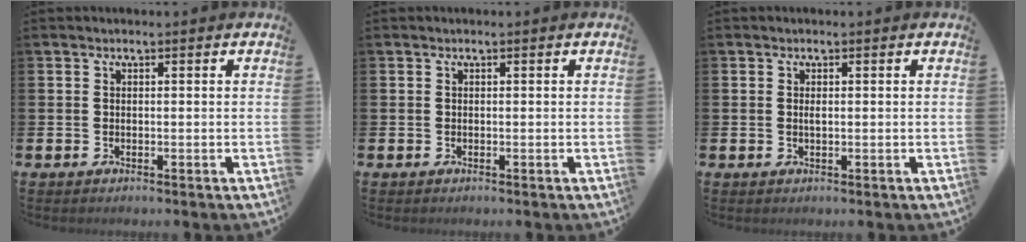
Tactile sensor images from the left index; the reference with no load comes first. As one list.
[{"total": 0.0}, {"total": 0.7, "force": [0.2, 0.2, 0.6], "torque": [-0.013, 0.000, 0.004]}]